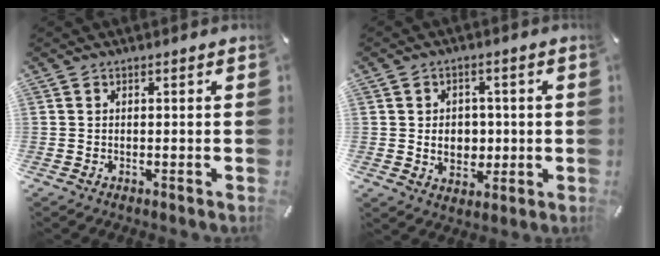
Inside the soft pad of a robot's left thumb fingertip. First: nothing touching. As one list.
[{"total": 6.7, "force": [-0.1, 5.6, 3.8], "torque": [-0.046, 0.000, -0.004]}]